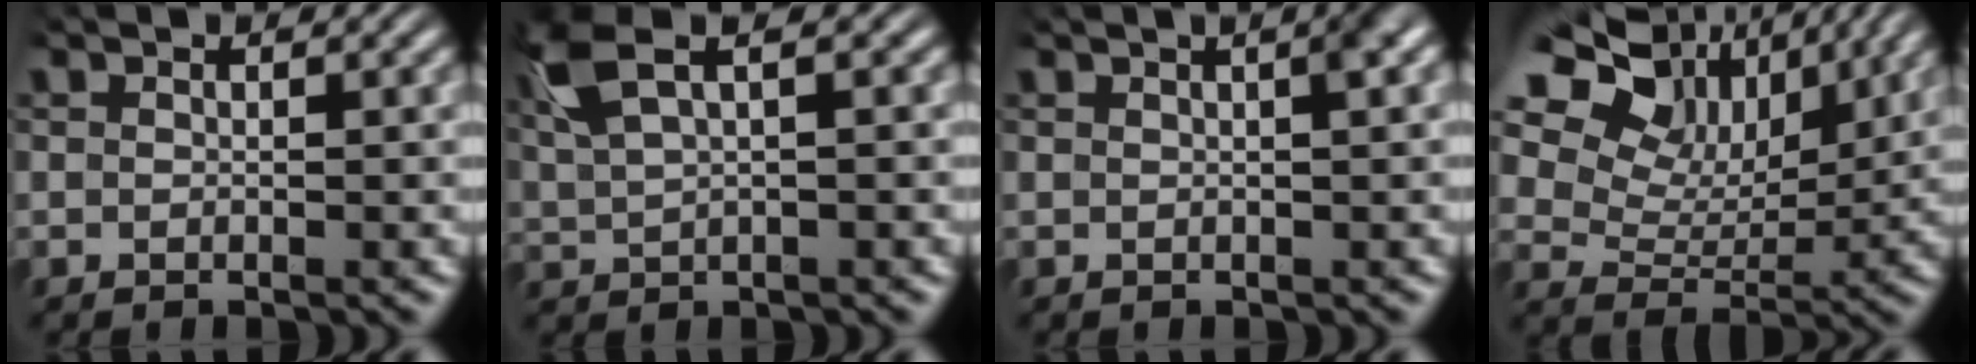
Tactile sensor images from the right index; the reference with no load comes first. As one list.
[{"total": 5.4, "force": [2.7, 2.5, 3.9], "torque": [-0.089, 0.013, 0.052]}, {"total": 2.5, "force": [0.8, 0.3, 2.3], "torque": [-0.021, 0.012, 0.009]}, {"total": 11.4, "force": [4.6, 7.5, 7.2], "torque": [-0.141, -0.009, 0.073]}]